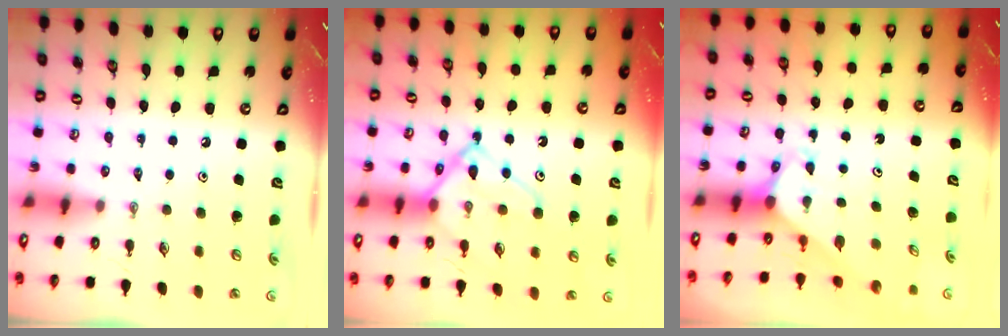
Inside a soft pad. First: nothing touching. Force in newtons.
{"total": 14.9, "press": 14.8, "slide": 1.2}
{"total": 3.0, "press": 3.0, "slide": 0.2}